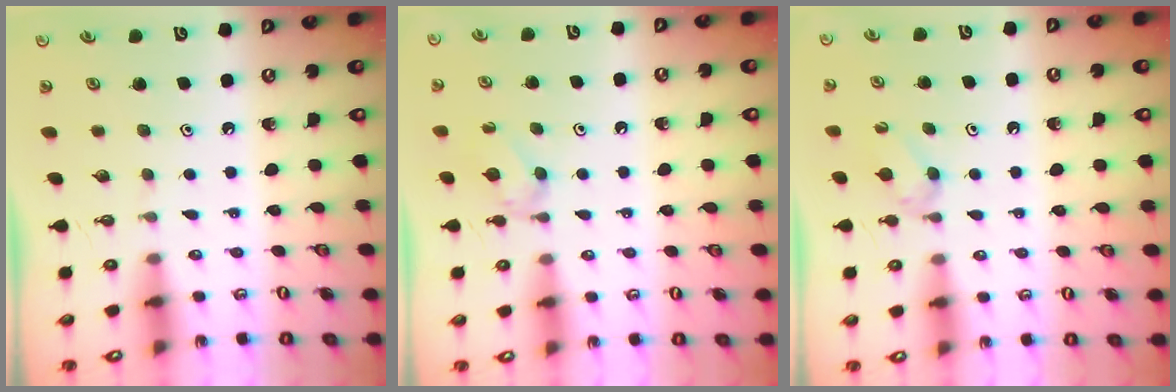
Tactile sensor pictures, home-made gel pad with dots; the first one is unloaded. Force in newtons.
{"total": 7.4, "press": 7.3, "slide": 0.8}
{"total": 4.3, "press": 4.3, "slide": 0.7}